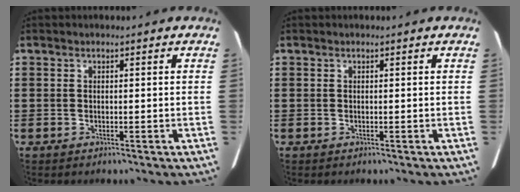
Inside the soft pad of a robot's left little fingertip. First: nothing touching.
{"total": 0.0}